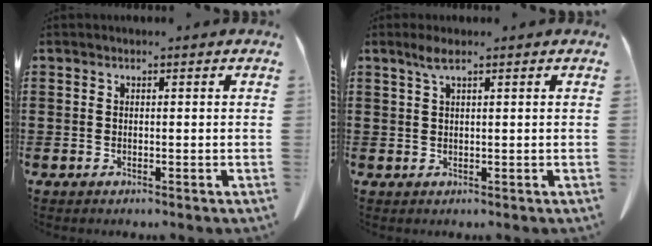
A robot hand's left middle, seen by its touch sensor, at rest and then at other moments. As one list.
[{"total": 2.2, "force": [1.2, 0.4, 1.8], "torque": [-0.040, 0.003, 0.020]}]